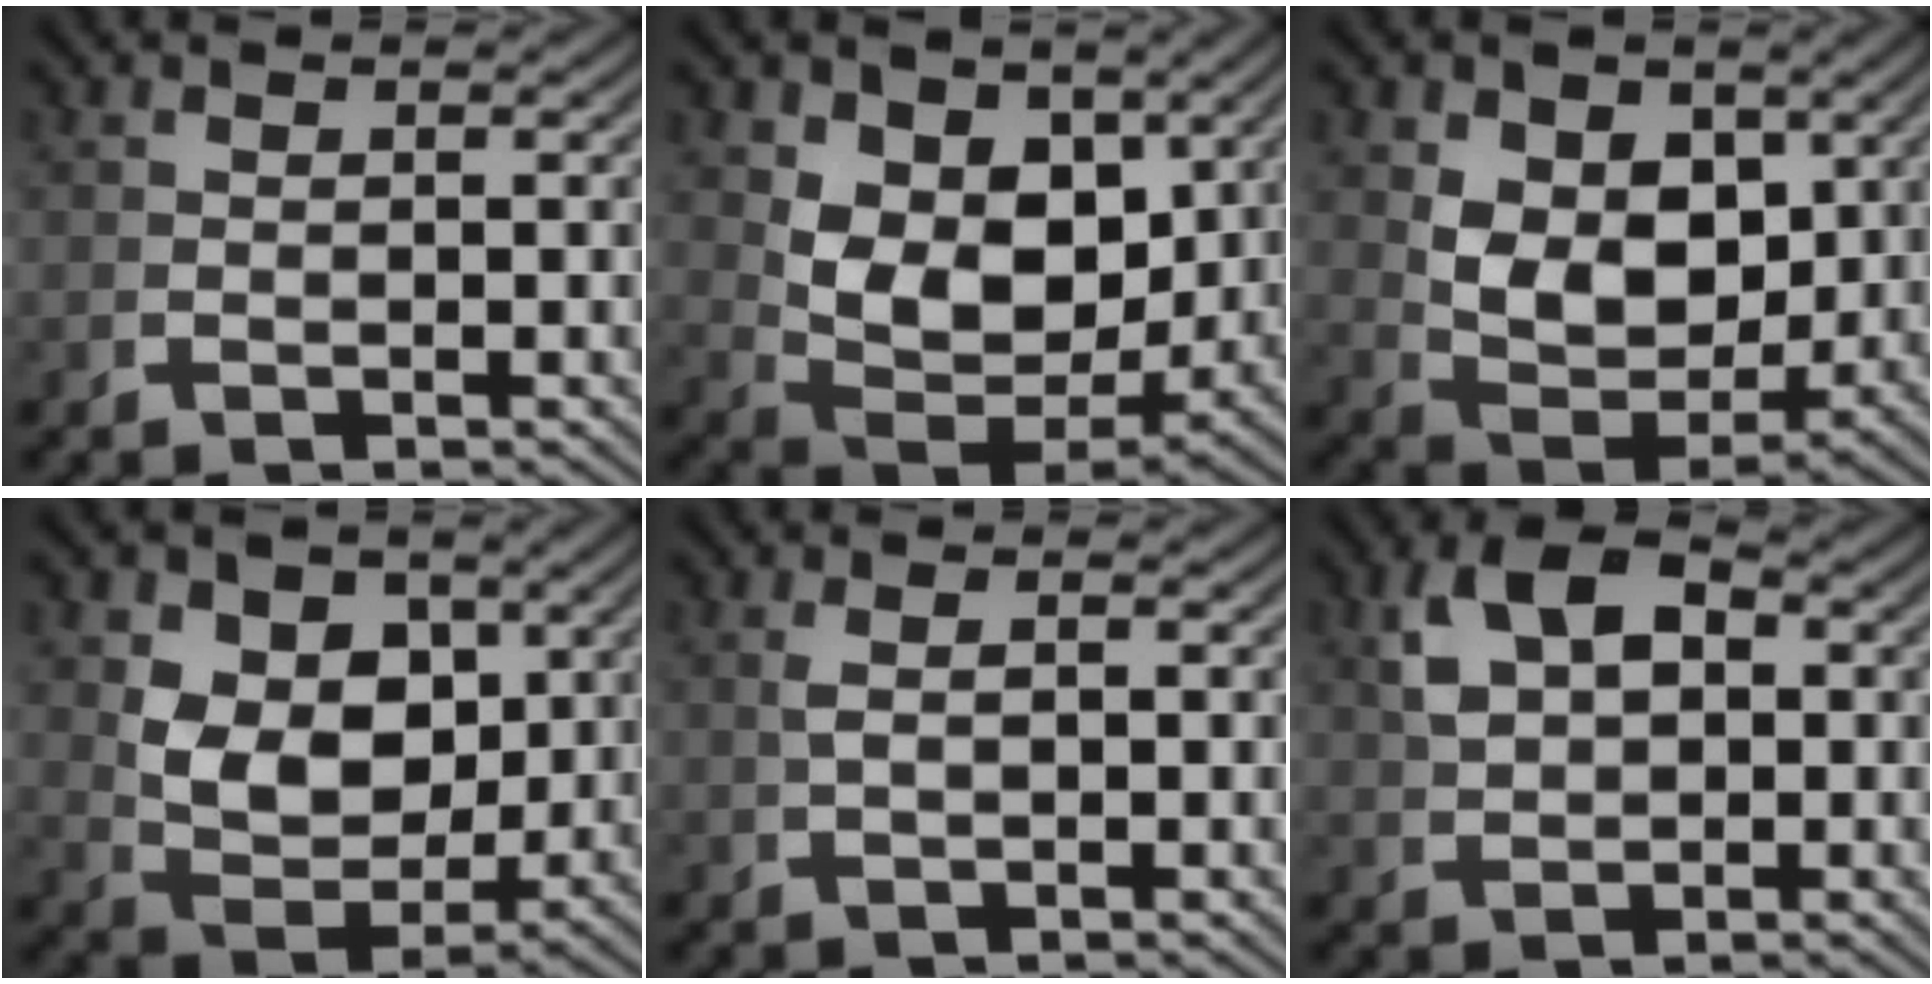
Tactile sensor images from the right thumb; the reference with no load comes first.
{"total": 9.3, "force": [1.0, 6.2, 6.8], "torque": [-0.160, -0.059, 0.040]}
{"total": 7.8, "force": [1.2, 5.2, 5.6], "torque": [-0.127, -0.047, 0.041]}
{"total": 8.7, "force": [1.3, 6.1, 6.1], "torque": [-0.133, -0.043, 0.039]}
{"total": 1.2, "force": [0.4, -0.2, 1.0], "torque": [-0.022, 0.004, 0.016]}
{"total": 5.3, "force": [1.7, 3.2, 3.9], "torque": [-0.074, -0.001, 0.041]}